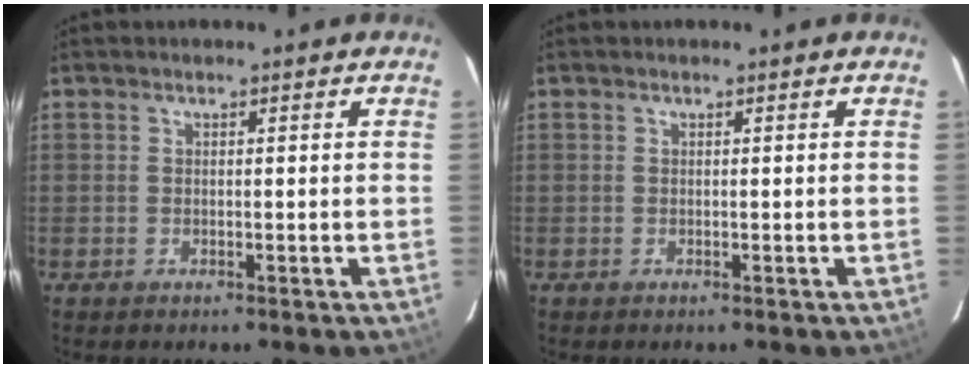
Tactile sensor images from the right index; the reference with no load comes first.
{"total": 0.0}